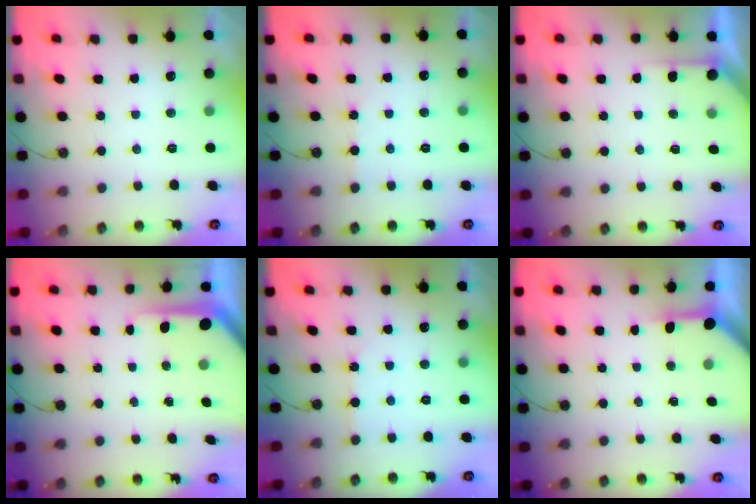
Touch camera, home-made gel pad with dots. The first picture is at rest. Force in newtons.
{"total": 1.3, "press": 1.2, "slide": 0.3}
{"total": 2.9, "press": 2.9, "slide": 0.2}
{"total": 5.4, "press": 5.4, "slide": 0.4}
{"total": 2.9, "press": 2.9, "slide": 0.5}
{"total": 3.5, "press": 3.4, "slide": 0.4}